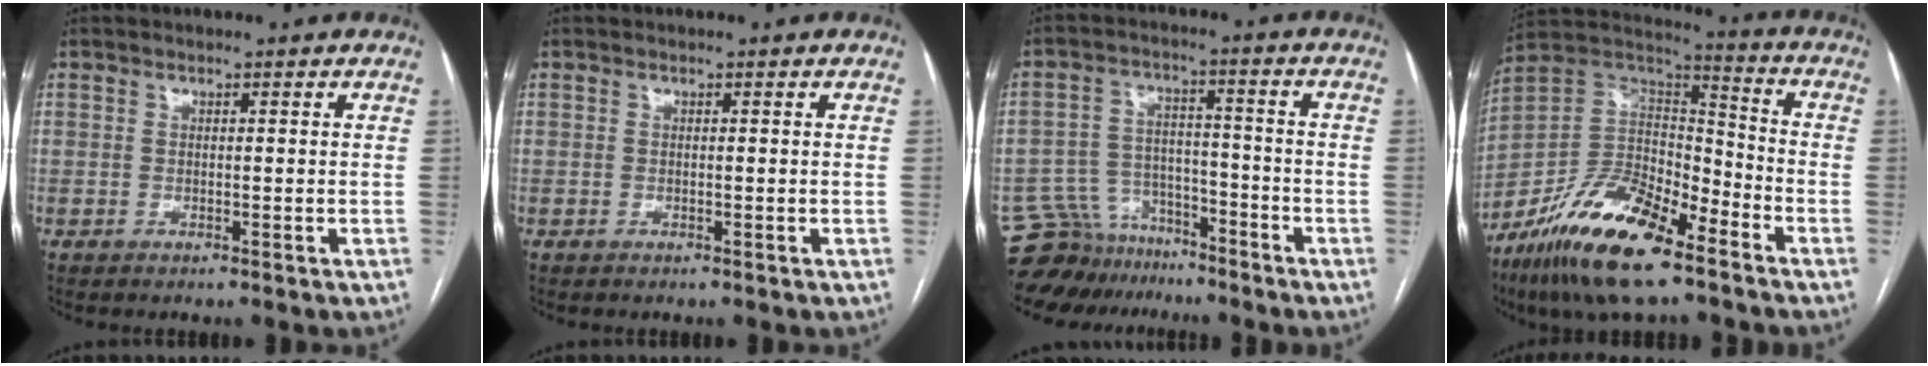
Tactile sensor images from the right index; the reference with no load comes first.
{"total": 0.0}
{"total": 9.0, "force": [-7.9, 4.3, -0.2], "torque": [0.002, 0.035, -0.134]}
{"total": 19.5, "force": [-13.0, 5.9, 13.2], "torque": [-0.276, 0.007, -0.239]}